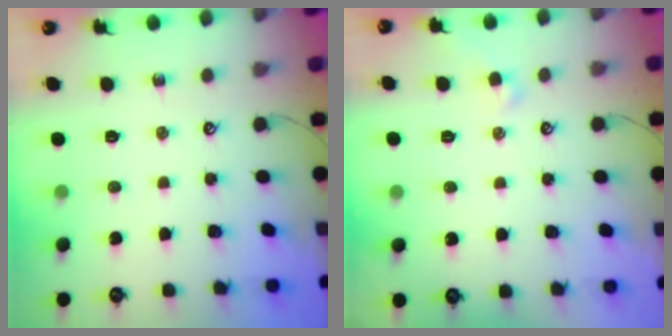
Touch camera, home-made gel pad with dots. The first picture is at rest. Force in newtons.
{"total": 0.7, "press": 0.5, "slide": 0.5}